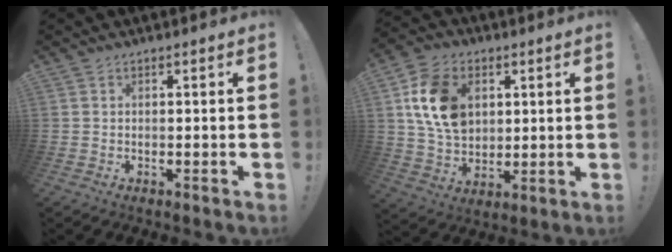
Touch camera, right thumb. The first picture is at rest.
{"total": 16.7, "force": [4.6, 12.5, 10.0], "torque": [-0.176, -0.007, 0.094]}